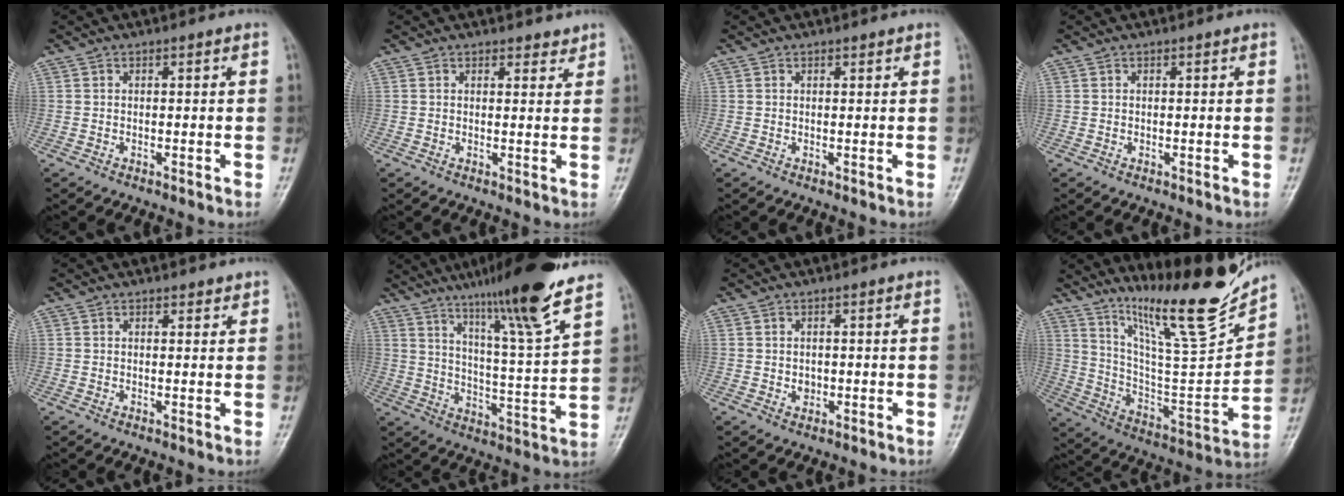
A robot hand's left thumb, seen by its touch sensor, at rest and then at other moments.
{"total": 2.1, "force": [1.8, 0.9, 0.4], "torque": [0.010, -0.014, 0.022]}
{"total": 0.5, "force": [0.5, 0.1, 0.1], "torque": [-0.005, -0.005, 0.007]}
{"total": 0.0}
{"total": 1.4, "force": [1.3, 0.6, 0.3], "torque": [0.003, -0.009, 0.015]}
{"total": 18.2, "force": [13.2, 0.3, 12.5], "torque": [-0.183, -0.065, 0.205]}
{"total": 1.3, "force": [0.1, 1.1, 0.7], "torque": [-0.007, -0.001, 0.005]}
{"total": 20.4, "force": [16.5, 1.9, 11.8], "torque": [-0.155, -0.110, 0.285]}